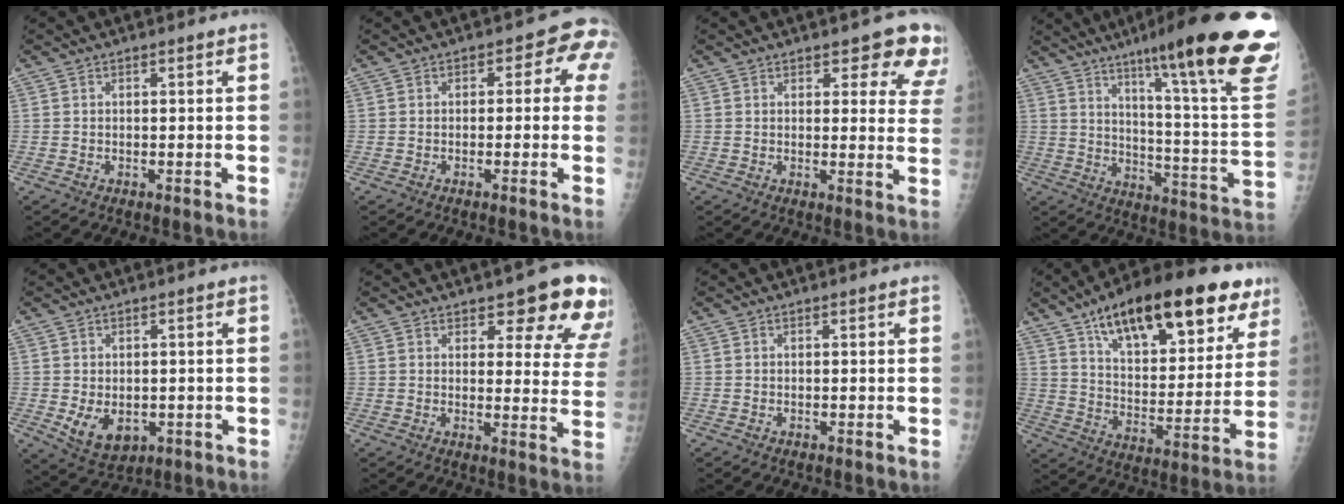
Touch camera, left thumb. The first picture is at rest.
{"total": 5.4, "force": [0.9, 3.4, 4.1], "torque": [-0.001, 0.015, -0.006]}
{"total": 10.0, "force": [8.0, 3.9, 4.5], "torque": [0.000, -0.038, 0.071]}
{"total": 29.2, "force": [18.2, 3.0, 22.6], "torque": [-0.271, -0.077, 0.260]}
{"total": 6.5, "force": [-0.9, 4.6, 4.5], "torque": [-0.059, -0.012, 0.003]}
{"total": 14.5, "force": [9.7, 5.3, 9.4], "torque": [-0.063, -0.049, 0.106]}
{"total": 0.0}
{"total": 28.1, "force": [16.6, 11.2, 19.7], "torque": [-0.260, -0.030, 0.254]}